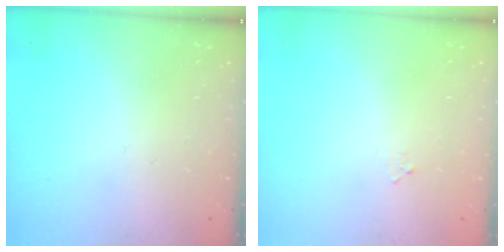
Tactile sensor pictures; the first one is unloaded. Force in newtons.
{"total": 3.6, "press": 3.6, "slide": 0.5}